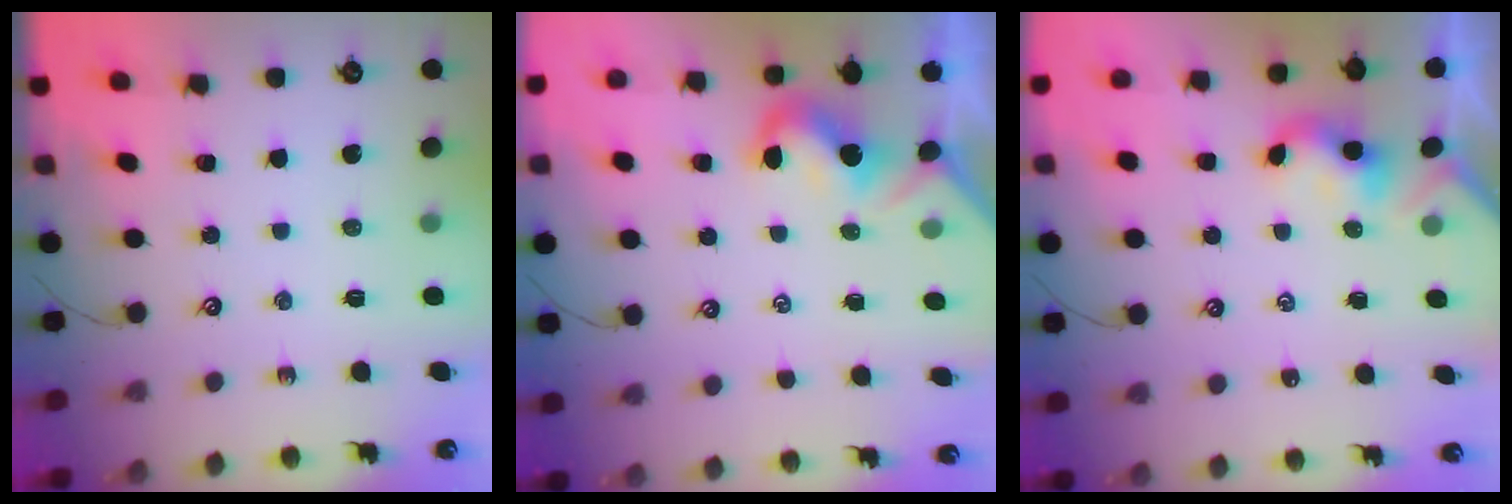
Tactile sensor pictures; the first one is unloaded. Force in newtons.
{"total": 1.9, "press": 1.8, "slide": 0.6}
{"total": 2.4, "press": 2.4, "slide": 0.2}